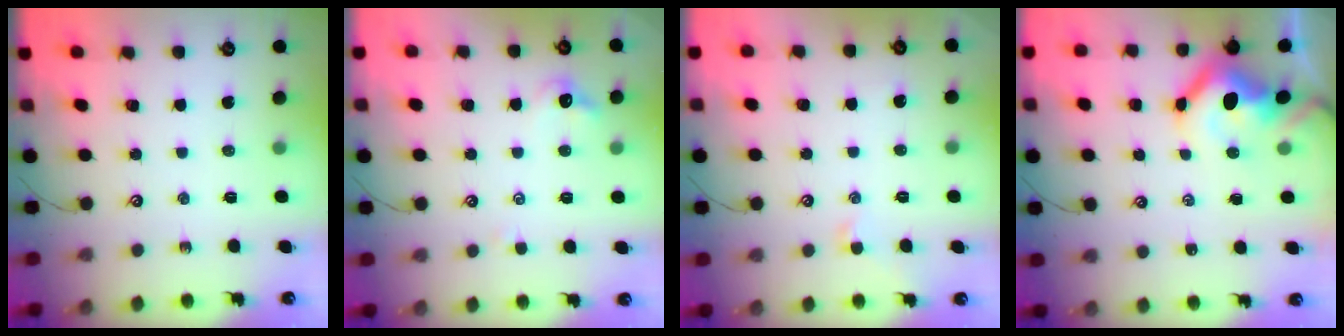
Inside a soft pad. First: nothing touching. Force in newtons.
{"total": 2.6, "press": 2.6, "slide": 0.6}
{"total": 1.3, "press": 1.1, "slide": 0.7}
{"total": 12.3, "press": 12.2, "slide": 1.5}